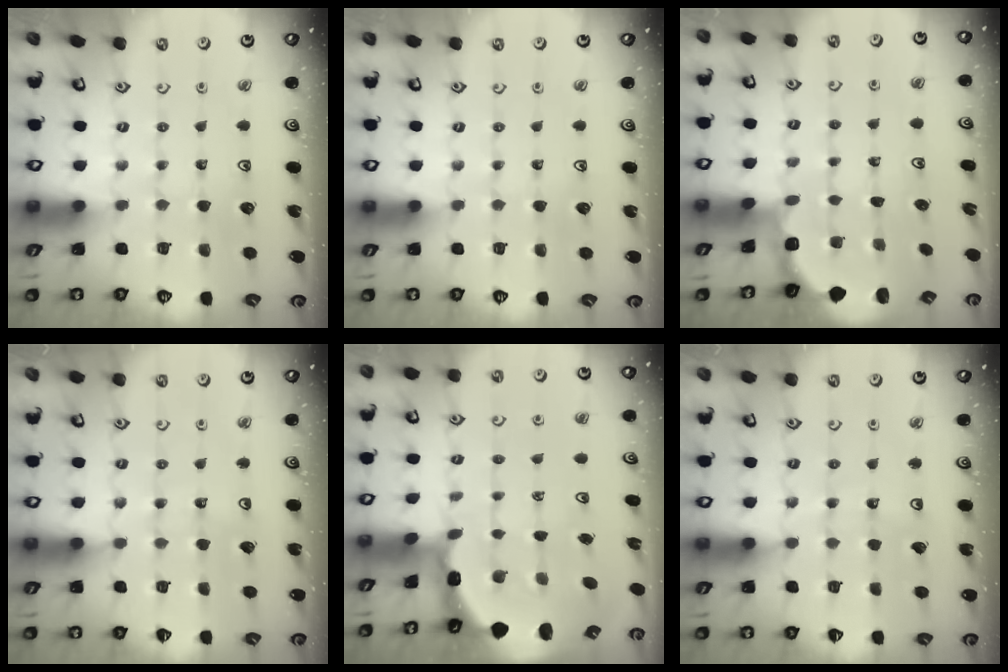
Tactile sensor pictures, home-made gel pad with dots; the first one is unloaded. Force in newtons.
{"total": 0.0}
{"total": 1.8, "press": 1.6, "slide": 0.7}
{"total": 3.5, "press": 3.4, "slide": 0.3}
{"total": 2.2, "press": 2.0, "slide": 1.0}
{"total": 3.3, "press": 3.3, "slide": 0.3}